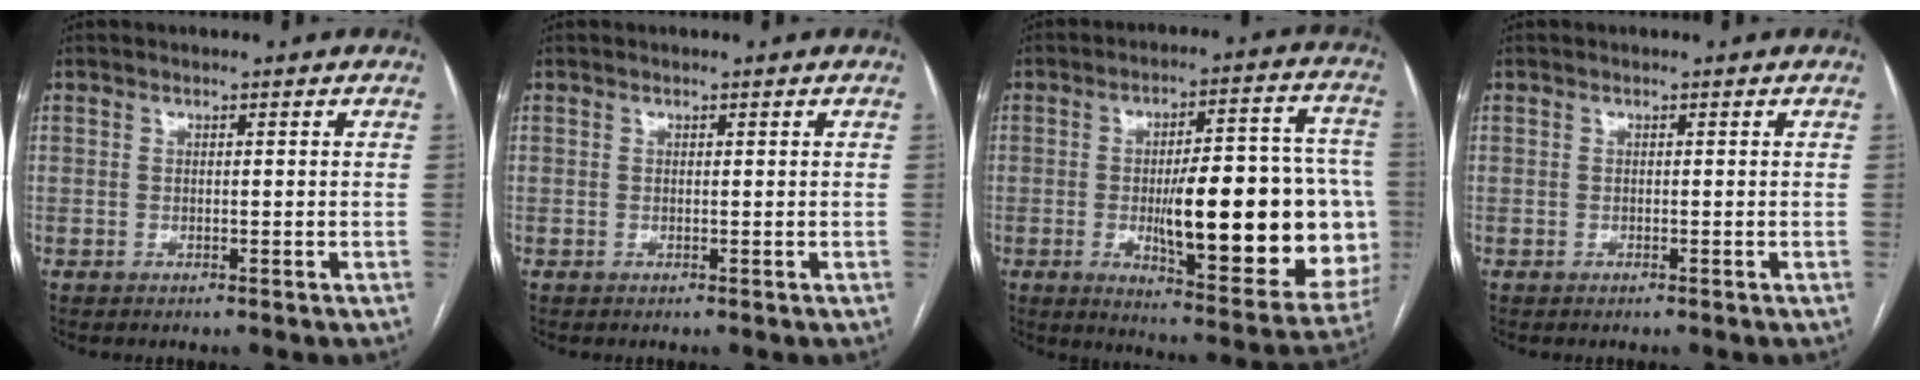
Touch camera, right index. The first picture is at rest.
{"total": 0.0}
{"total": 25.8, "force": [-3.3, 6.2, 24.8], "torque": [-0.272, 0.015, -0.027]}
{"total": 0.0}